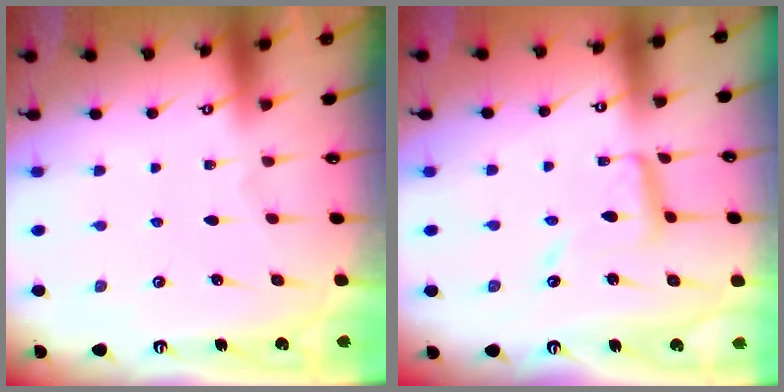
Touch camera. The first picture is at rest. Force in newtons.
{"total": 10.4, "press": 10.4, "slide": 0.9}